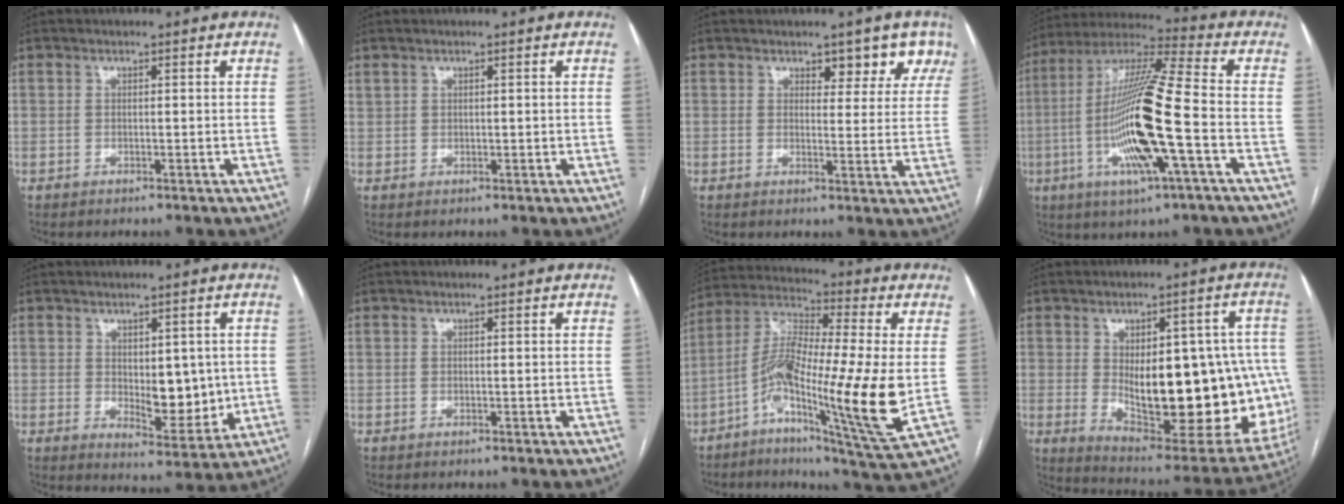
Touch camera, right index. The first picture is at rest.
{"total": 1.3, "force": [1.0, 0.7, 0.3], "torque": [0.002, 0.006, 0.023]}
{"total": 5.1, "force": [3.7, 2.7, 2.2], "torque": [-0.005, -0.002, 0.037]}
{"total": 18.3, "force": [-3.9, 0.7, 17.8], "torque": [-0.352, -0.008, -0.077]}
{"total": 7.7, "force": [0.4, 3.8, 6.6], "torque": [-0.081, -0.004, 0.023]}
{"total": 0.0}
{"total": 18.4, "force": [-3.1, 1.5, 18.1], "torque": [-0.352, -0.005, -0.062]}
{"total": 24.9, "force": [-1.4, 10.2, 22.7], "torque": [-0.264, 0.007, 0.013]}